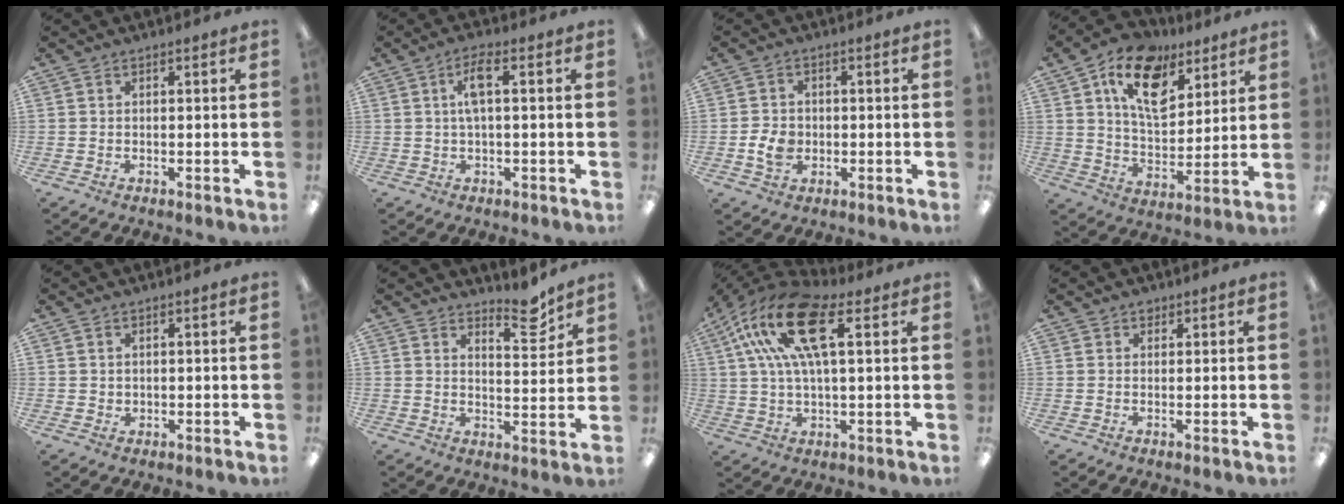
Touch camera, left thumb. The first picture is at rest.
{"total": 5.7, "force": [1.1, 1.6, 5.3], "torque": [-0.105, 0.011, 0.017]}
{"total": 5.2, "force": [-0.9, 3.9, 3.3], "torque": [-0.075, 0.002, -0.019]}
{"total": 15.5, "force": [9.1, 8.5, 9.3], "torque": [-0.155, -0.031, 0.163]}
{"total": 1.4, "force": [0.7, 1.0, 0.8], "torque": [-0.017, 0.003, 0.013]}
{"total": 7.6, "force": [6.1, 1.8, 4.1], "torque": [-0.041, -0.047, 0.098]}
{"total": 19.6, "force": [7.9, 8.2, 15.9], "torque": [-0.324, -0.005, 0.134]}
{"total": 1.1, "force": [0.8, 0.7, 0.4], "torque": [-0.002, -0.001, 0.012]}